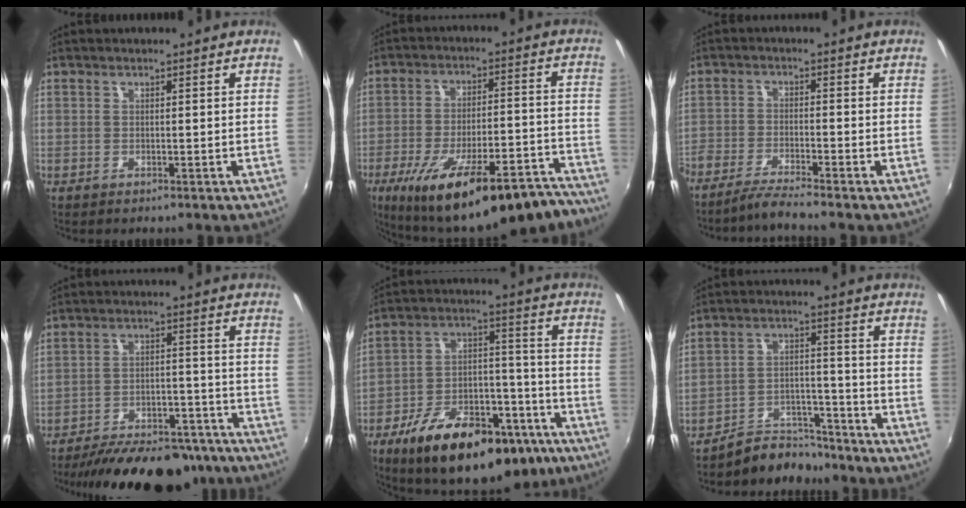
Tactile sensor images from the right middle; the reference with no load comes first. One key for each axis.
{"total": 26.5, "fx": -20.1, "fy": 7.4, "fz": 15.6, "tx": -0.248, "ty": -0.021, "tz": -0.273}
{"total": 6.2, "fx": -5.6, "fy": -0.4, "fz": 2.8, "tx": -0.075, "ty": -0.015, "tz": -0.107}
{"total": 23.1, "fx": -19.6, "fy": 7.8, "fz": 9.4, "tx": -0.175, "ty": 0.008, "tz": -0.257}
{"total": 26.7, "fx": -17.1, "fy": 12.1, "fz": 16.6, "tx": -0.274, "ty": 0.013, "tz": -0.239}
{"total": 8.9, "fx": -8.3, "fy": 2.9, "fz": 0.8, "tx": -0.027, "ty": 0.024, "tz": -0.130}